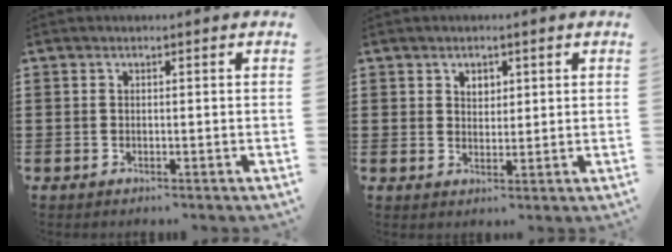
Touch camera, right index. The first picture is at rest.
{"total": 2.0, "force": [1.1, 1.4, 0.8], "torque": [-0.021, 0.006, 0.020]}